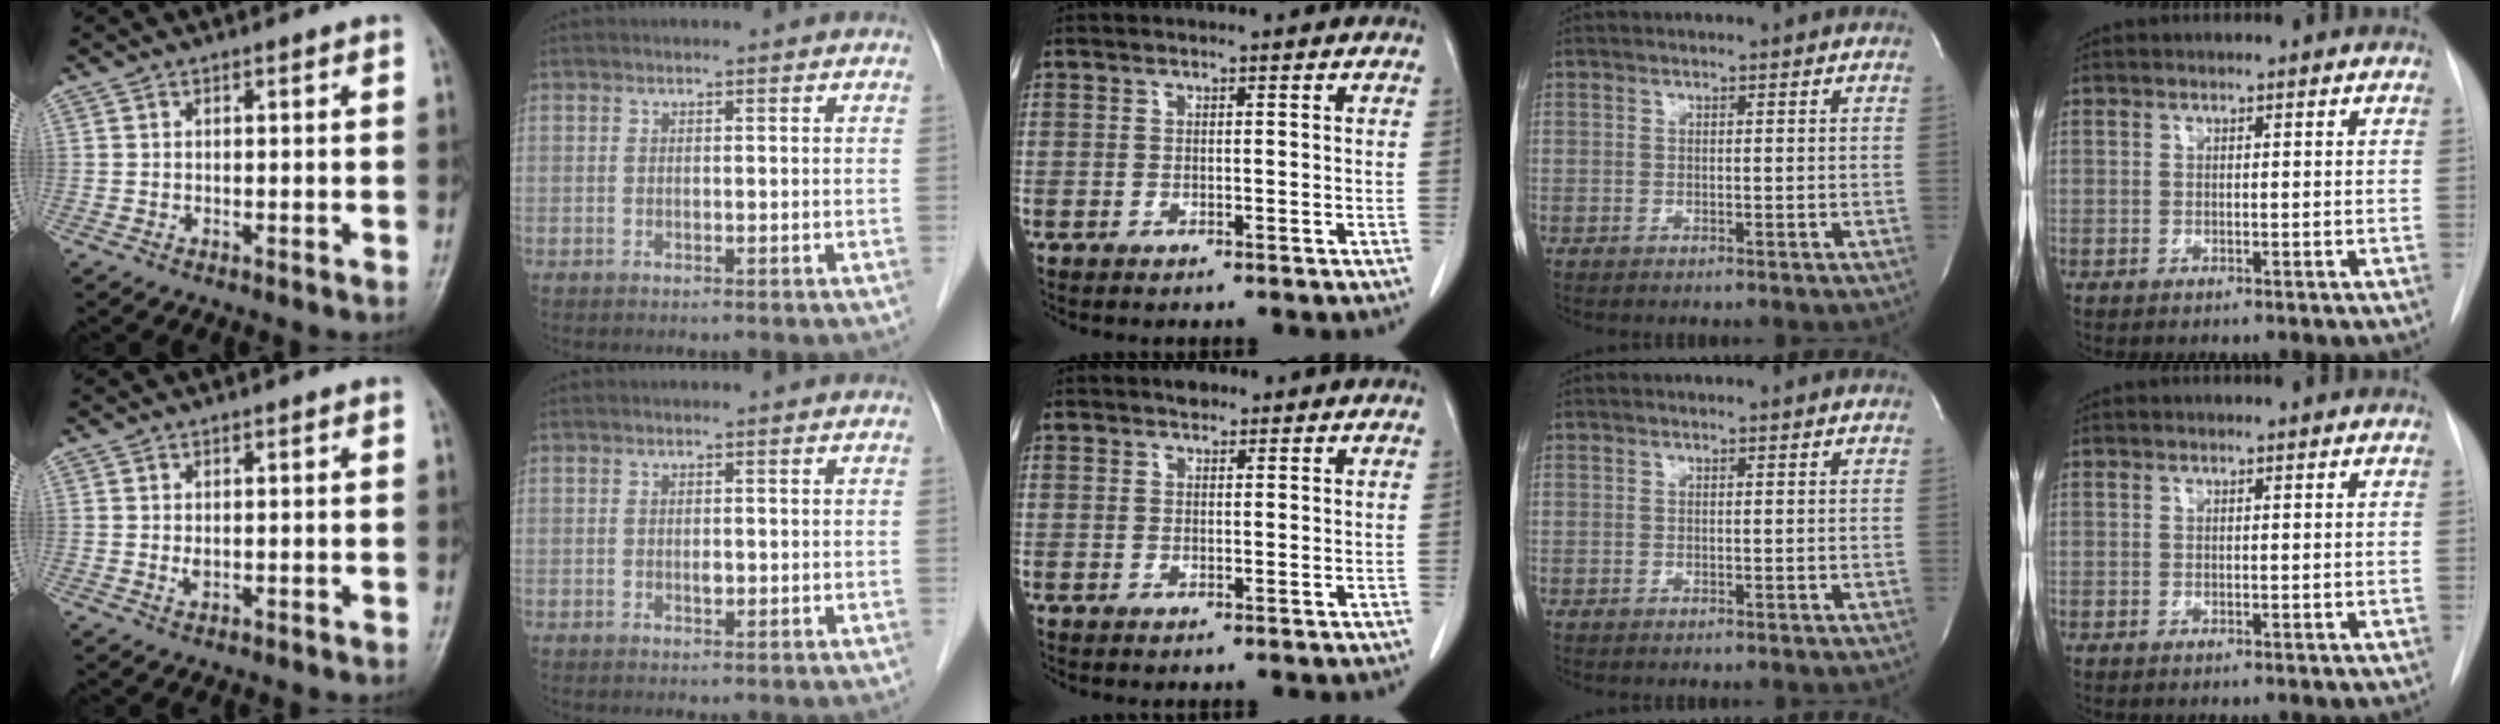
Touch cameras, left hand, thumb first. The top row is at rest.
{"thumb": {"total": 1.3, "force": [0.2, 0.8, 1.0], "torque": [-0.014, -0.003, 0.006]}, "index": {"total": 0.6, "force": [-0.1, 0.3, 0.5], "torque": [-0.009, -0.002, -0.002]}, "middle": {"total": 1.8, "force": [1.3, 0.9, 0.6], "torque": [-0.016, 0.007, 0.020]}}